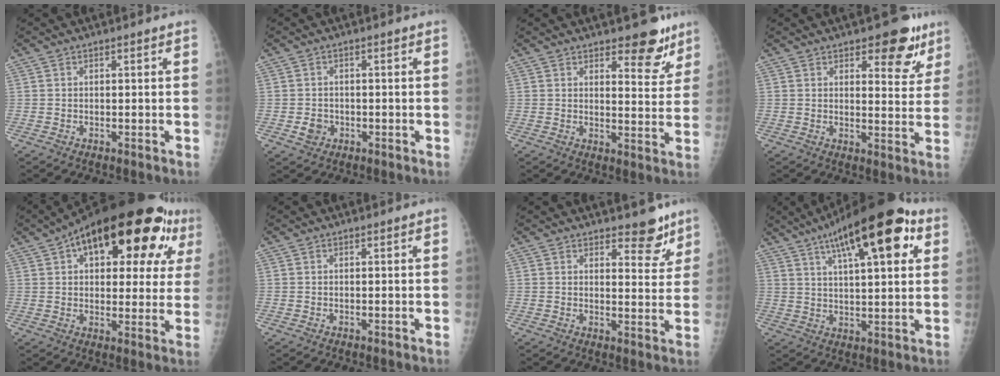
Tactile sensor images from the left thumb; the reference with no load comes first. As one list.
[{"total": 2.6, "force": [-0.9, 2.2, 1.0], "torque": [-0.010, 0.004, -0.011]}, {"total": 8.0, "force": [5.7, 3.3, 4.5], "torque": [-0.023, -0.037, 0.076]}, {"total": 9.3, "force": [5.8, 4.2, 5.9], "torque": [-0.034, -0.030, 0.074]}, {"total": 26.5, "force": [11.9, 12.0, 20.4], "torque": [-0.270, 0.020, 0.166]}, {"total": 0.0}, {"total": 6.3, "force": [4.8, 2.7, 3.2], "torque": [-0.009, -0.032, 0.063]}, {"total": 20.4, "force": [9.5, 6.6, 16.8], "torque": [-0.235, -0.002, 0.142]}]